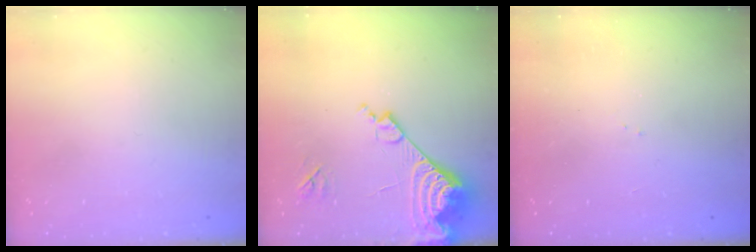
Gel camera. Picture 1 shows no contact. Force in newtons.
{"total": 15.0, "press": 14.9, "slide": 1.6}
{"total": 5.8, "press": 5.8, "slide": 0.8}